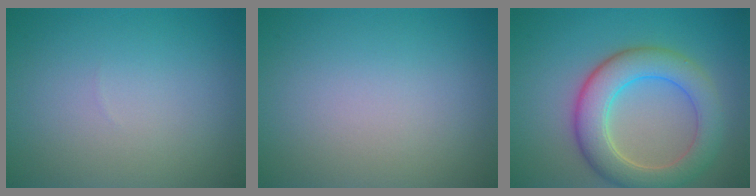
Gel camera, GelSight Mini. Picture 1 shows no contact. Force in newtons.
{"total": 0.0}
{"total": 6.6, "press": 6.6, "slide": 0.4}